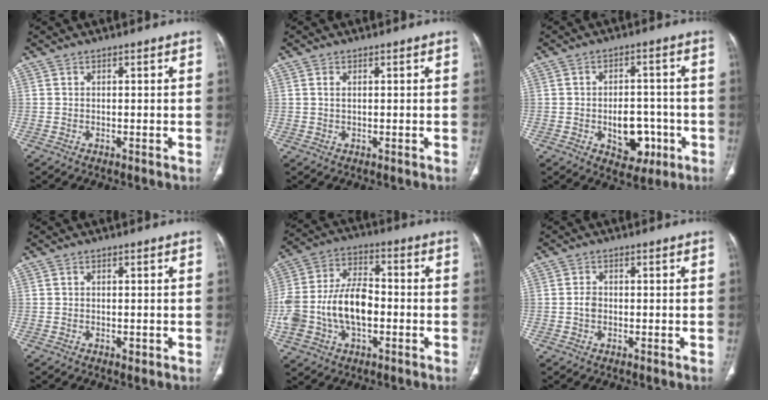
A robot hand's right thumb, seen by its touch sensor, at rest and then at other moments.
{"total": 1.1, "force": [0.3, 0.6, 0.9], "torque": [-0.023, 0.003, 0.009]}
{"total": 9.4, "force": [-2.7, 6.3, 6.5], "torque": [-0.058, 0.024, -0.025]}
{"total": 1.2, "force": [-0.3, 0.8, 0.8], "torque": [-0.008, -0.001, -0.003]}
{"total": 16.6, "force": [-3.0, 10.1, 12.9], "torque": [-0.259, 0.036, -0.050]}
{"total": 1.7, "force": [-0.3, 1.3, 1.1], "torque": [-0.018, 0.005, -0.007]}